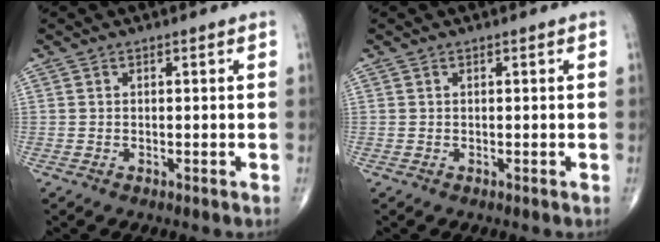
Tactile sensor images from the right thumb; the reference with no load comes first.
{"total": 0.0}